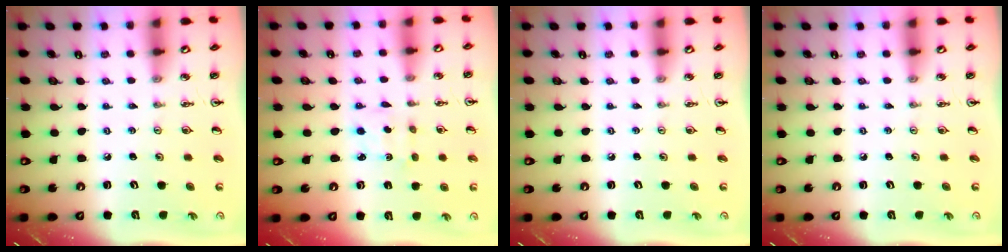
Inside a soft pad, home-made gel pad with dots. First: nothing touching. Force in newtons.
{"total": 2.3, "press": 2.3, "slide": 0.4}
{"total": 0.0}
{"total": 0.0}